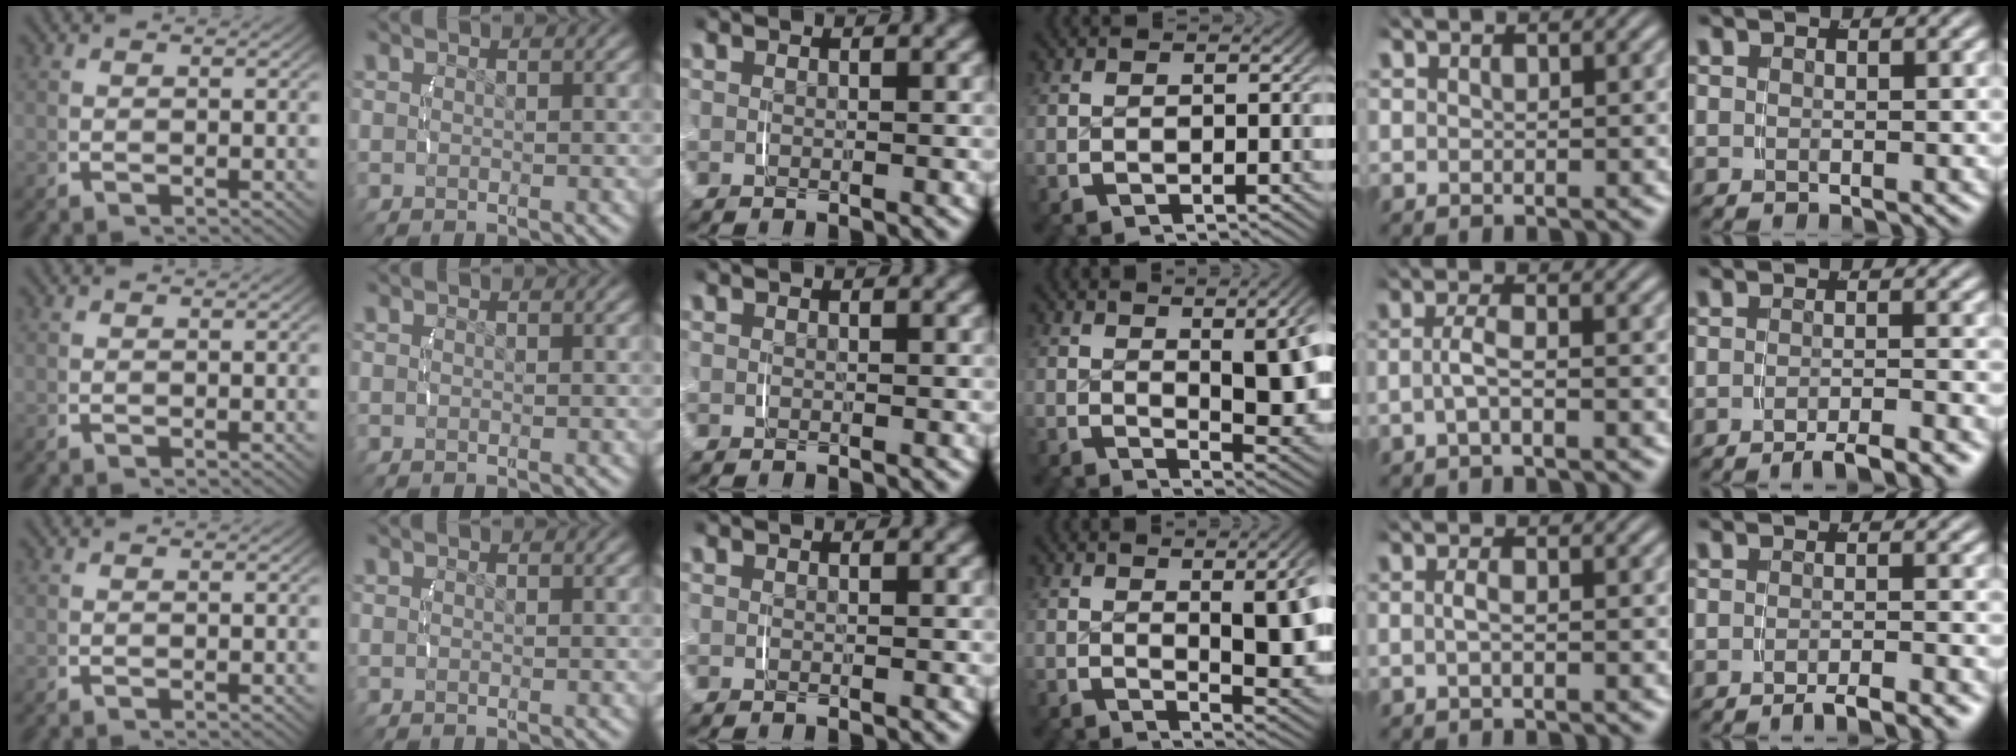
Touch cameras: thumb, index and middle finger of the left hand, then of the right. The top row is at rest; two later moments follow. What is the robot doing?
{"motion": "lift_and_place", "object": "glasses case"}